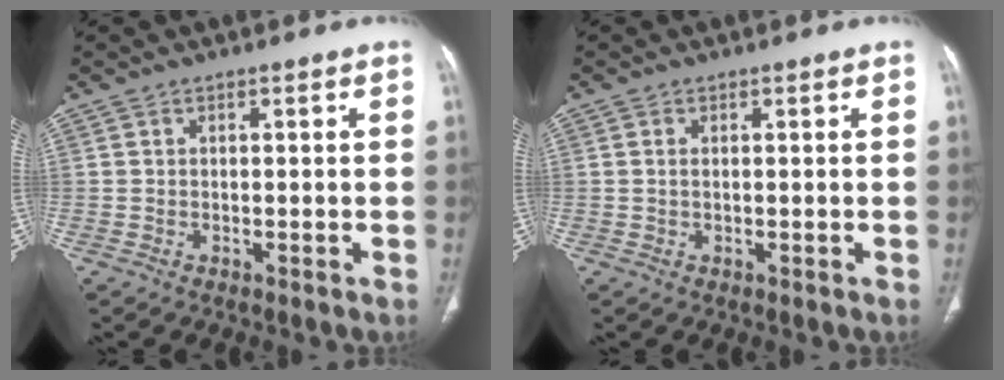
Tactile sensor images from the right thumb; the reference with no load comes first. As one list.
[{"total": 0.8, "force": [0.2, 0.4, 0.7], "torque": [-0.019, 0.002, 0.005]}]